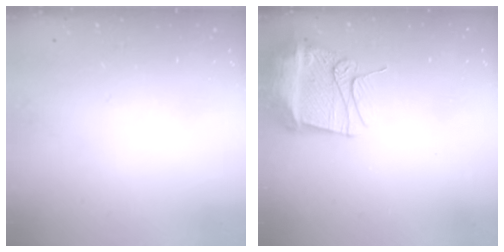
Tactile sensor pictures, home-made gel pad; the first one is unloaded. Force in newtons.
{"total": 13.4, "press": 13.4, "slide": 1.3}